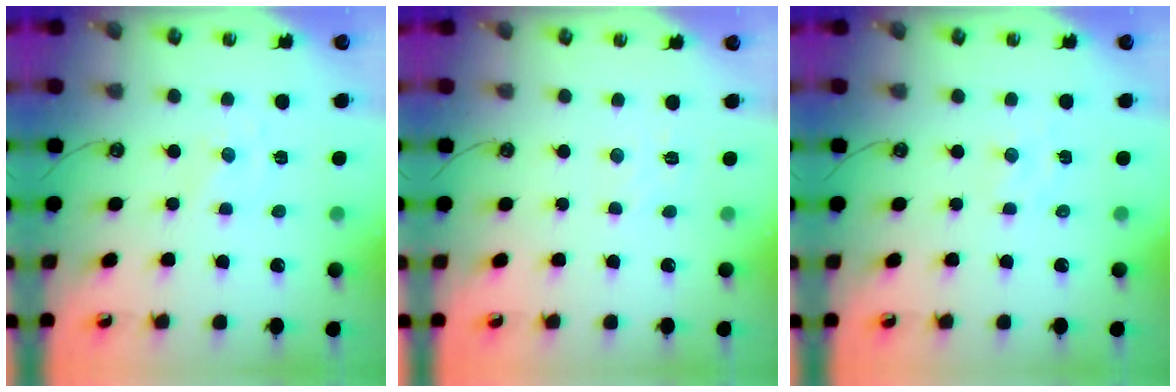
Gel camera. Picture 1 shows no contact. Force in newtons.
{"total": 2.5, "press": 2.5, "slide": 0.4}
{"total": 2.3, "press": 2.3, "slide": 0.3}